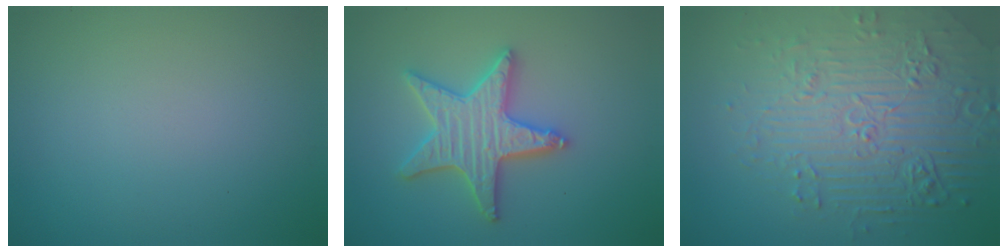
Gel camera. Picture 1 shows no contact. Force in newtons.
{"total": 4.5, "press": 4.4, "slide": 0.8}
{"total": 7.3, "press": 5.4, "slide": 4.8}